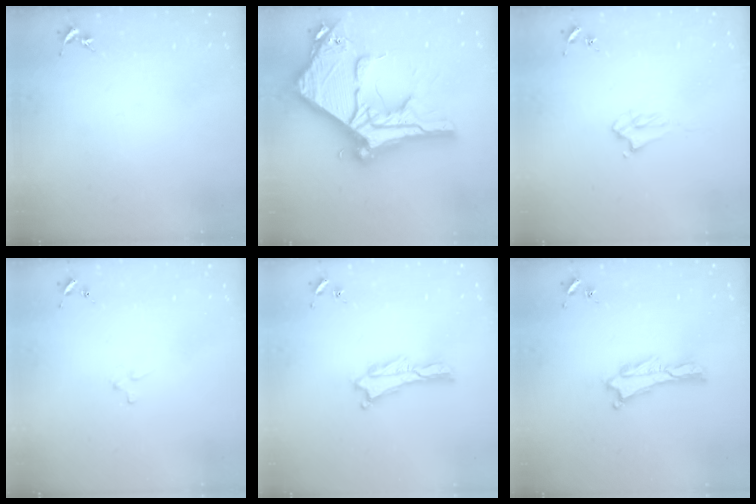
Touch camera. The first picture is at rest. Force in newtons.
{"total": 21.7, "press": 21.6, "slide": 2.2}
{"total": 2.2, "press": 2.2, "slide": 0.4}
{"total": 2.0, "press": 2.0, "slide": 0.2}
{"total": 0.7, "press": 0.6, "slide": 0.2}
{"total": 0.7, "press": 0.6, "slide": 0.2}